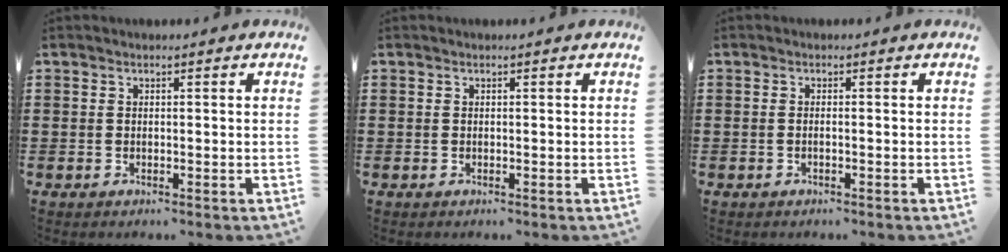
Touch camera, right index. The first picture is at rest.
{"total": 0.0}
{"total": 0.6, "force": [-0.4, -0.1, 0.5], "torque": [-0.010, -0.003, -0.007]}